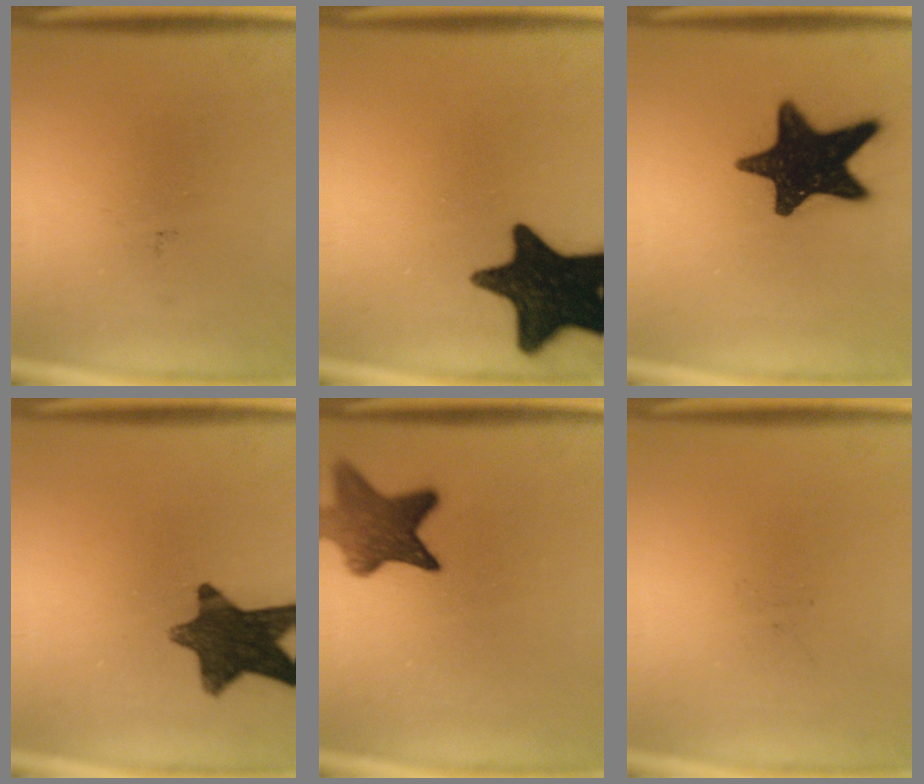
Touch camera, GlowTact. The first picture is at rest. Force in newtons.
{"total": 18.8}
{"total": 17.8}
{"total": 12.1}
{"total": 8.3}
{"total": 0.0}